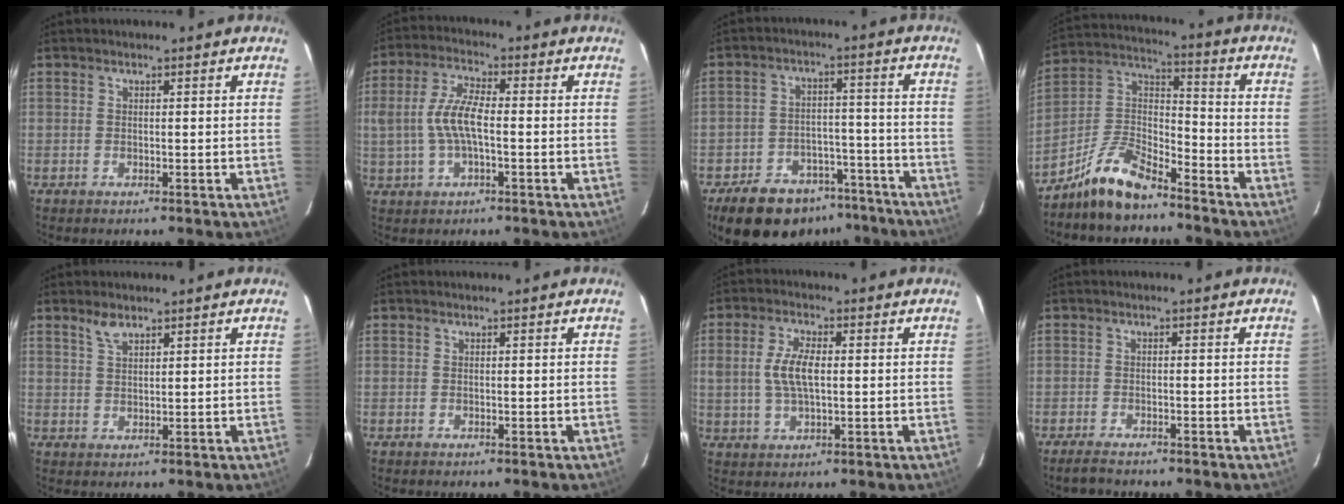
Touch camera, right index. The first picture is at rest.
{"total": 8.2, "force": [-0.9, 3.1, 7.6], "torque": [-0.155, 0.008, -0.013]}
{"total": 17.1, "force": [-13.0, 8.9, 6.5], "torque": [-0.142, 0.032, -0.171]}
{"total": 11.8, "force": [-8.8, 4.2, 6.6], "torque": [-0.152, 0.030, -0.172]}
{"total": 2.7, "force": [2.1, 1.0, 1.4], "torque": [-0.027, 0.004, 0.041]}
{"total": 0.0}
{"total": 6.6, "force": [0.4, 2.9, 6.0], "torque": [-0.118, 0.004, 0.011]}
{"total": 3.1, "force": [-2.8, 0.7, 1.0], "torque": [-0.033, -0.007, -0.051]}